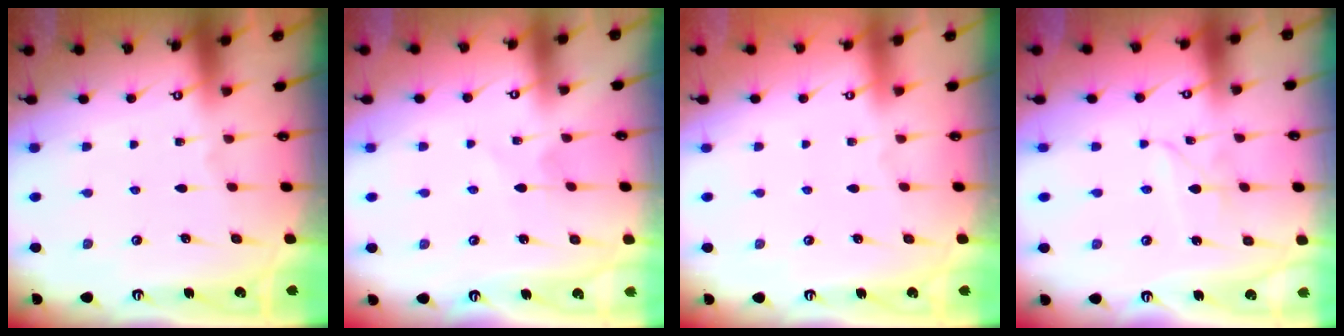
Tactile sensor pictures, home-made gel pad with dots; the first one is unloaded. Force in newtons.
{"total": 4.0, "press": 3.9, "slide": 0.4}
{"total": 0.0}
{"total": 3.2, "press": 3.2, "slide": 0.3}